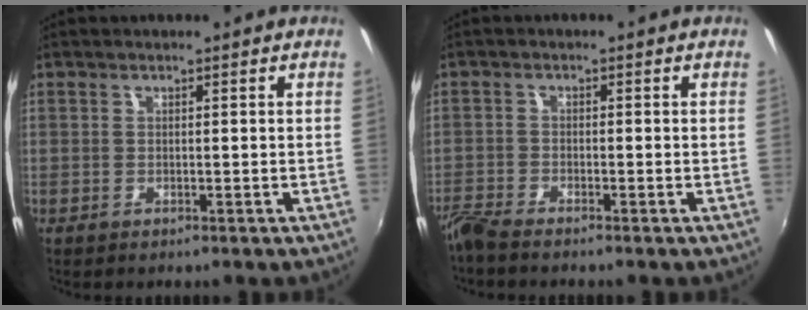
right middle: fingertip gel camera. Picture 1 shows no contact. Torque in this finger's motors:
{"motor_torque": [1.09, -1.05, 0.47, 0.21]}